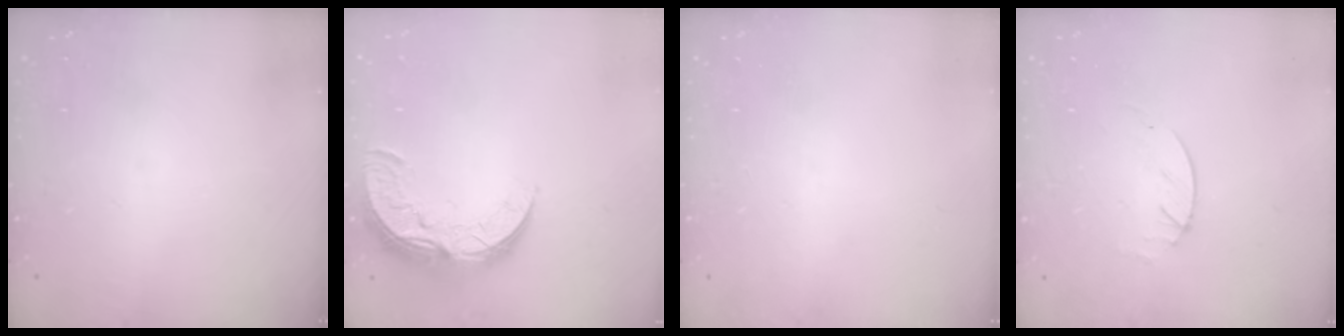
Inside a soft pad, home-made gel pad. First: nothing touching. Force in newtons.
{"total": 10.3, "press": 10.3, "slide": 0.7}
{"total": 0.0}
{"total": 2.0, "press": 2.0, "slide": 0.2}